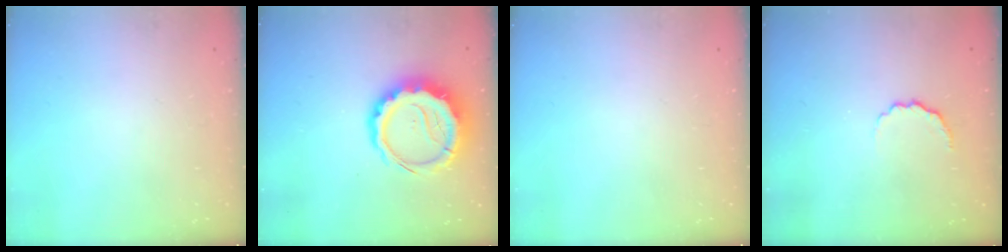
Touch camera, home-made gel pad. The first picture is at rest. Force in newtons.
{"total": 10.5, "press": 10.1, "slide": 2.8}
{"total": 0.0}
{"total": 3.6, "press": 3.5, "slide": 0.9}